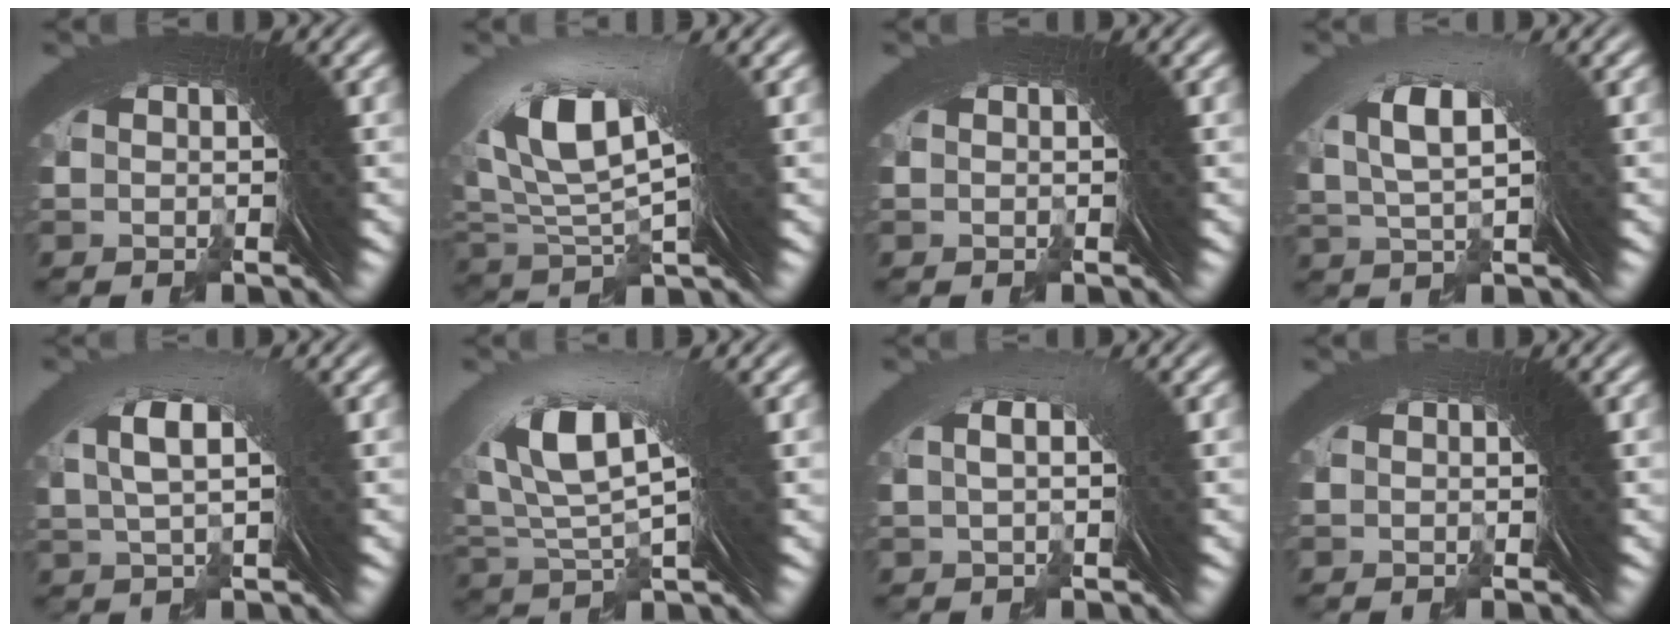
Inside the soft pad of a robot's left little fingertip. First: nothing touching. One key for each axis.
{"total": 6.6, "fx": 2.2, "fy": 2.5, "fz": 5.6, "tx": -0.115, "ty": 0.003, "tz": 0.046}
{"total": 0.0}
{"total": 3.2, "fx": 1.1, "fy": 0.5, "fz": 2.9, "tx": -0.048, "ty": 0.018, "tz": 0.017}
{"total": 2.9, "fx": 0.9, "fy": 0.2, "fz": 2.7, "tx": -0.043, "ty": 0.023, "tz": 0.012}
{"total": 5.9, "fx": 2.1, "fy": 2.0, "fz": 5.1, "tx": -0.106, "ty": 0.004, "tz": 0.043}
{"total": 1.2, "fx": 0.1, "fy": -0.6, "fz": 1.1, "tx": -0.012, "ty": 0.024, "tz": 0.000}
{"total": 0.6, "fx": -0.4, "fy": -0.4, "fz": -0.3, "tx": 0.006, "ty": 0.003, "tz": -0.007}